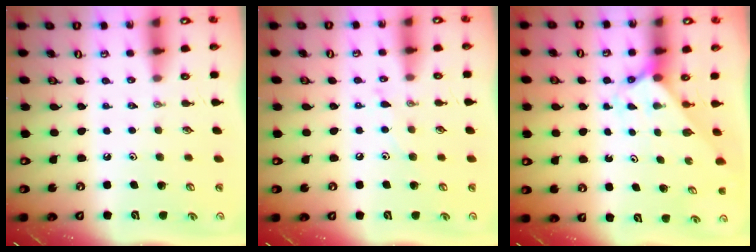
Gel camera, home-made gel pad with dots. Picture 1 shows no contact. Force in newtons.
{"total": 6.5, "press": 6.5, "slide": 0.5}
{"total": 2.0, "press": 2.0, "slide": 0.2}